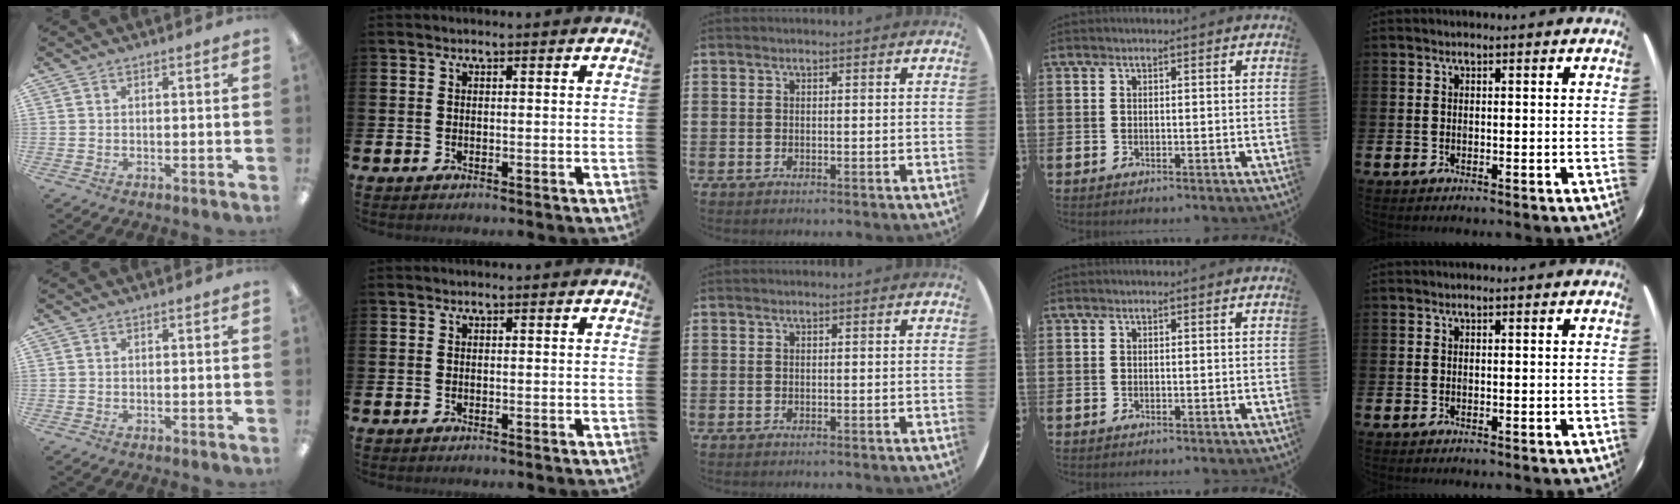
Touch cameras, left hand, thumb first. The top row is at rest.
{}